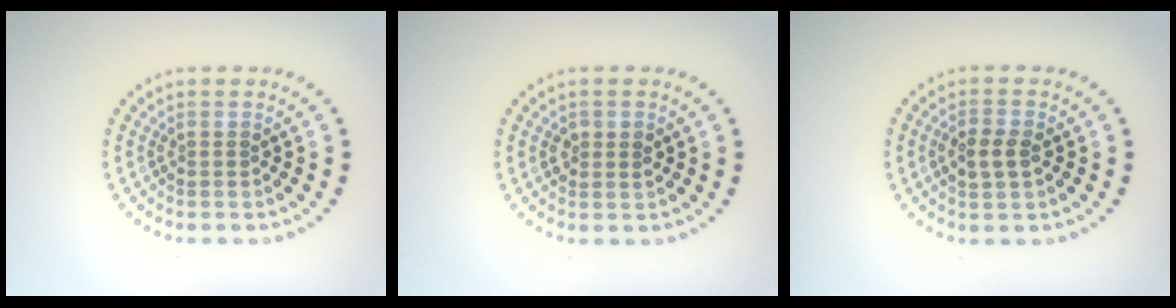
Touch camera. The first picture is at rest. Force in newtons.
{"total": 1.5, "press": 1.5, "slide": 0.2}
{"total": 2.4, "press": 2.3, "slide": 0.4}